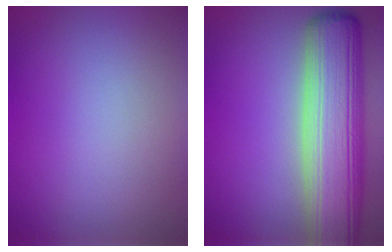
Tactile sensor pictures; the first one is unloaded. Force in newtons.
{"total": 11.9, "press": 11.8, "slide": 0.8}